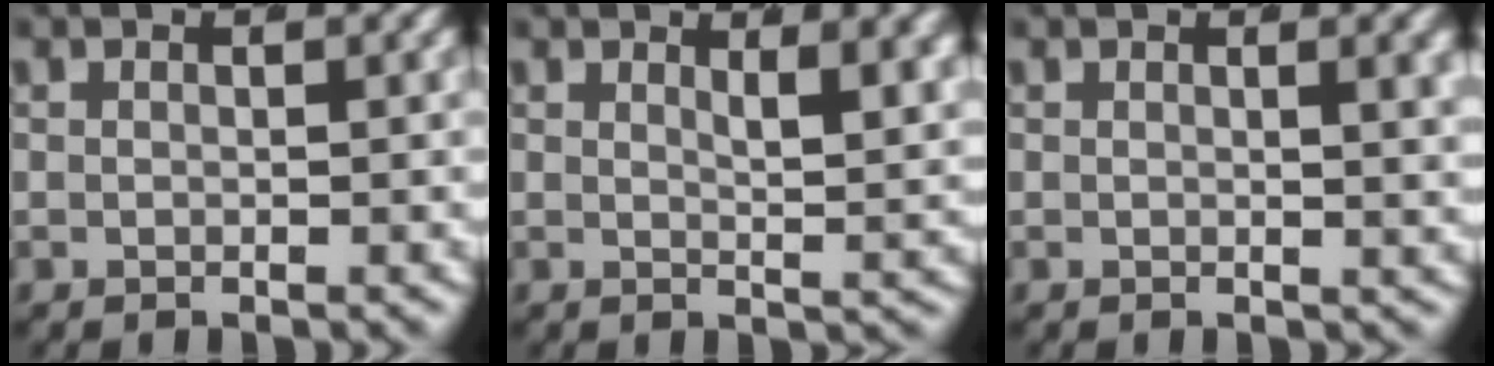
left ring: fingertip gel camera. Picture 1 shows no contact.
{"total": 2.8, "force": [1.8, -0.2, 2.1], "torque": [-0.025, -0.018, 0.034]}
{"total": 1.3, "force": [0.5, -0.3, 1.1], "torque": [-0.012, -0.002, 0.008]}